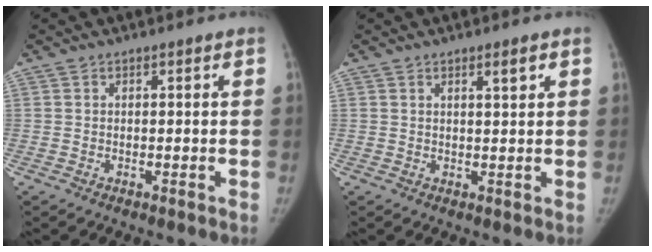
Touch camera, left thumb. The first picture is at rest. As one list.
[{"total": 2.2, "force": [1.2, 0.4, 1.8], "torque": [-0.022, -0.007, 0.019]}]